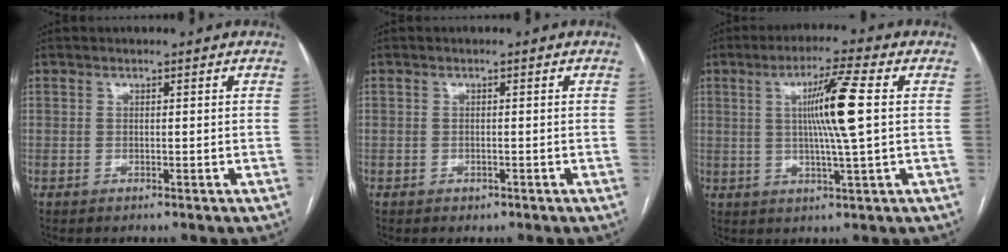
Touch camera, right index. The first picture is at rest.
{"total": 0.8, "force": [-0.5, 0.6, 0.3], "torque": [-0.005, 0.001, -0.005]}
{"total": 9.4, "force": [1.4, -0.9, 9.3], "torque": [-0.165, 0.000, 0.025]}